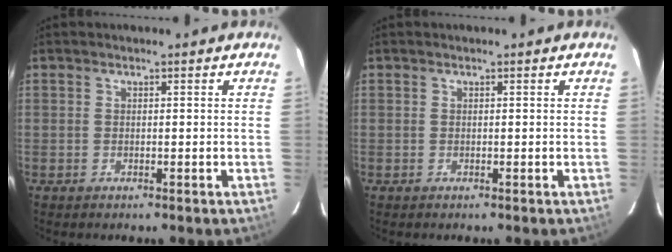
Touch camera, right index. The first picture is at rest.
{"total": 0.0}